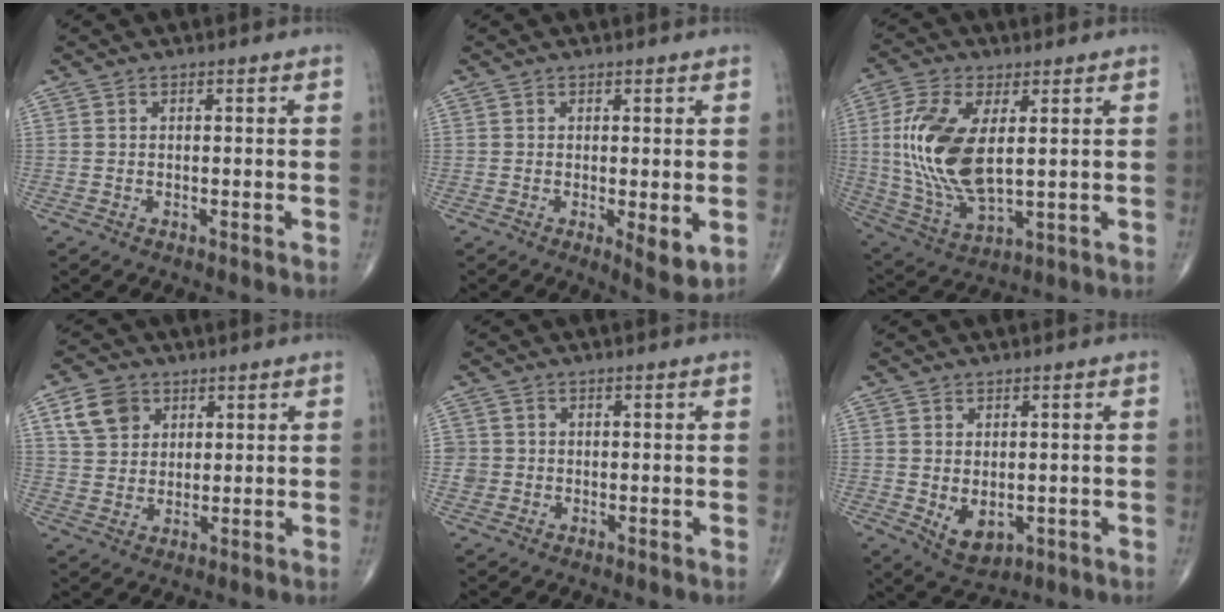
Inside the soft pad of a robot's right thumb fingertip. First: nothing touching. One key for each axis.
{"total": 4.2, "fx": -0.6, "fy": 1.4, "fz": 4.0, "tx": -0.057, "ty": -0.015, "tz": -0.008}
{"total": 16.4, "fx": 2.2, "fy": 7.8, "fz": 14.3, "tx": -0.307, "ty": -0.013, "tz": 0.052}
{"total": 7.5, "fx": 3.4, "fy": 5.9, "fz": 3.3, "tx": -0.038, "ty": -0.007, "tz": 0.065}
{"total": 2.1, "fx": -0.2, "fy": 2.1, "fz": 0.1, "tx": 0.013, "ty": 0.007, "tz": -0.004}
{"total": 5.5, "fx": -0.7, "fy": 3.5, "fz": 4.1, "tx": -0.056, "ty": -0.012, "tz": 0.006}